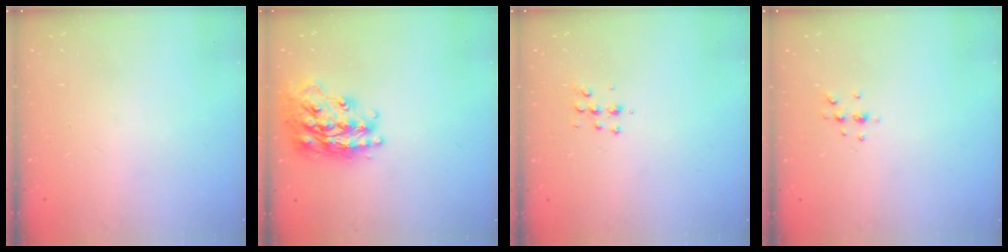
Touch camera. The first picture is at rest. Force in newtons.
{"total": 21.9, "press": 21.8, "slide": 1.8}
{"total": 5.4, "press": 5.3, "slide": 0.7}
{"total": 3.8, "press": 3.8, "slide": 0.7}